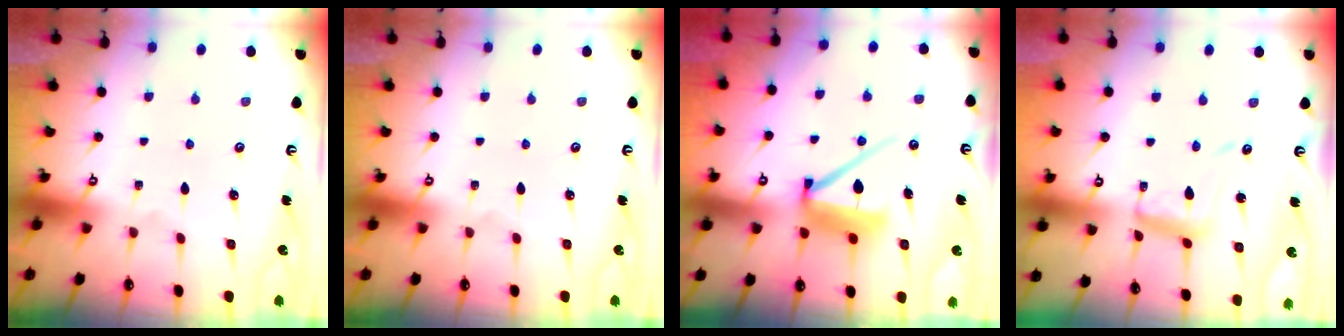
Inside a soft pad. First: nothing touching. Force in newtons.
{"total": 0.0}
{"total": 10.3, "press": 10.2, "slide": 1.1}
{"total": 11.3, "press": 11.2, "slide": 1.0}